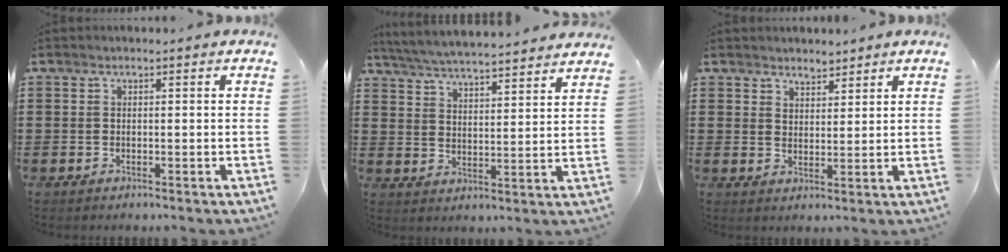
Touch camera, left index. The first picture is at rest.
{"total": 5.3, "force": [5.1, -0.6, 1.0], "torque": [-0.043, -0.036, 0.086]}
{"total": 3.0, "force": [2.8, 1.2, -0.1], "torque": [-0.007, 0.000, 0.053]}